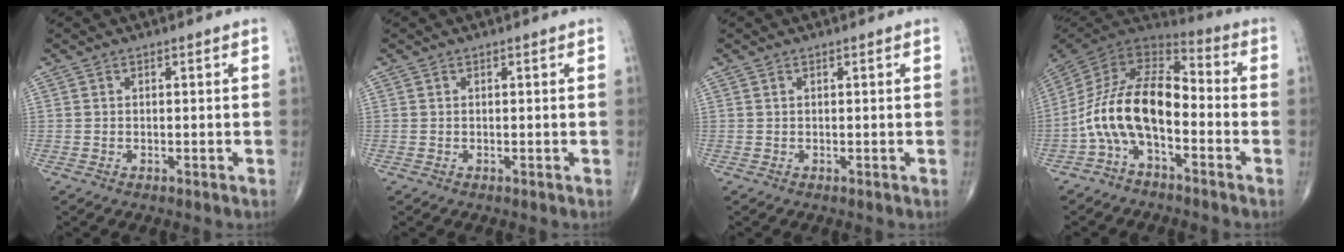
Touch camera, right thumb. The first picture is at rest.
{"total": 0.0}
{"total": 0.0}
{"total": 15.3, "force": [-4.3, 7.8, 12.5], "torque": [-0.228, 0.071, -0.088]}